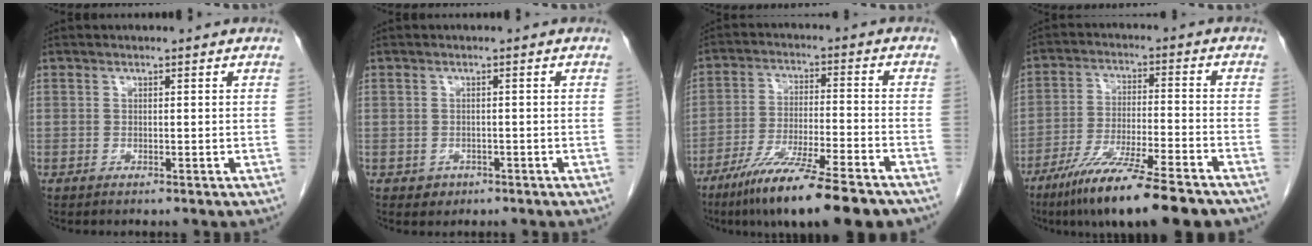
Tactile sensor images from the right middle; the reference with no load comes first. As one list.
[{"total": 1.5, "force": [-0.7, 1.3, 0.3], "torque": [-0.002, 0.005, -0.005]}, {"total": 15.9, "force": [-11.8, 1.1, 10.6], "torque": [-0.169, -0.040, -0.195]}, {"total": 15.5, "force": [-11.5, 1.1, 10.3], "torque": [-0.172, -0.042, -0.192]}]